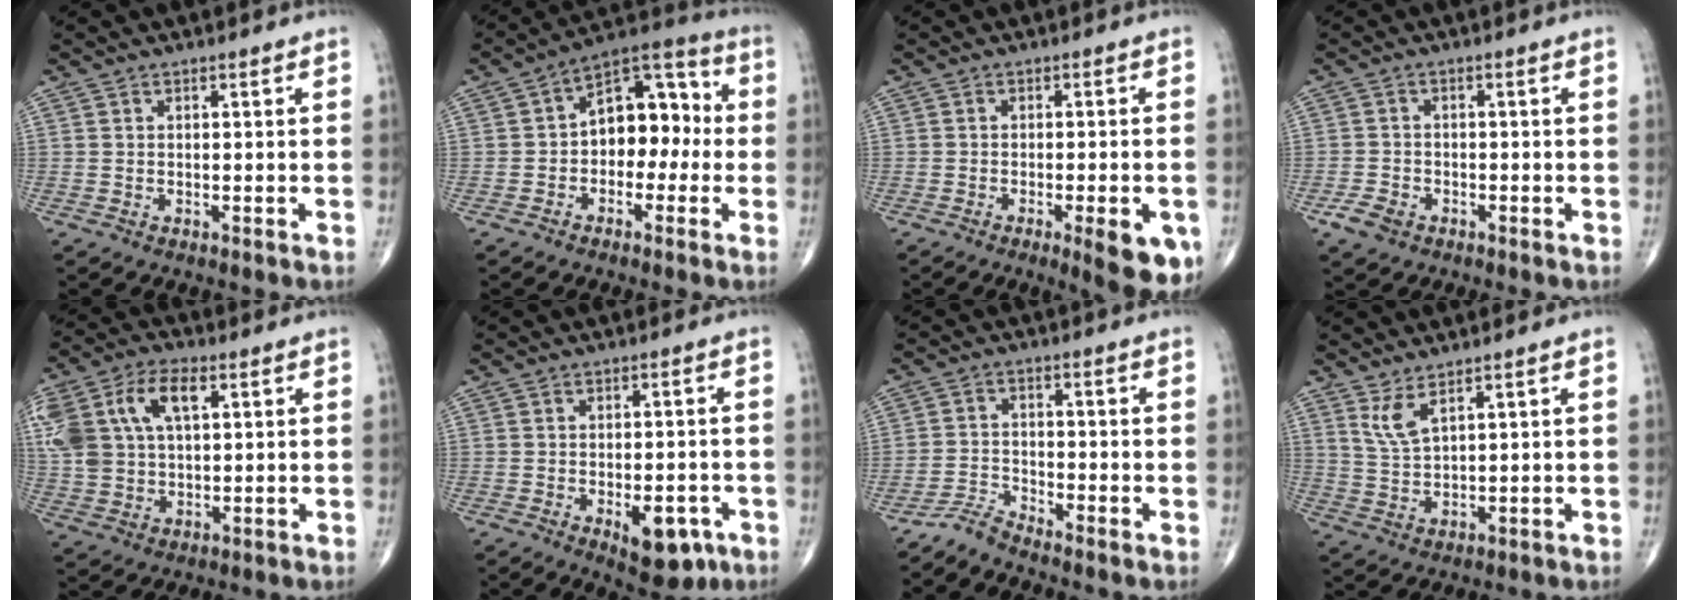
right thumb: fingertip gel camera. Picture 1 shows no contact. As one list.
[{"total": 12.3, "force": [-0.6, 8.2, 9.2], "torque": [-0.093, 0.044, -0.027]}, {"total": 10.0, "force": [-4.2, 2.7, 8.7], "torque": [-0.096, -0.004, -0.051]}, {"total": 3.6, "force": [-2.0, 2.5, 1.7], "torque": [-0.032, 0.006, -0.034]}, {"total": 17.0, "force": [5.6, 10.2, 12.4], "torque": [-0.275, 0.017, 0.105]}, {"total": 8.6, "force": [-3.6, 4.2, 6.6], "torque": [-0.070, 0.007, -0.038]}, {"total": 3.1, "force": [-3.1, -0.1, 0.2], "torque": [-0.007, 0.005, -0.070]}, {"total": 4.2, "force": [2.8, 1.0, 3.1], "torque": [-0.069, -0.025, 0.065]}]